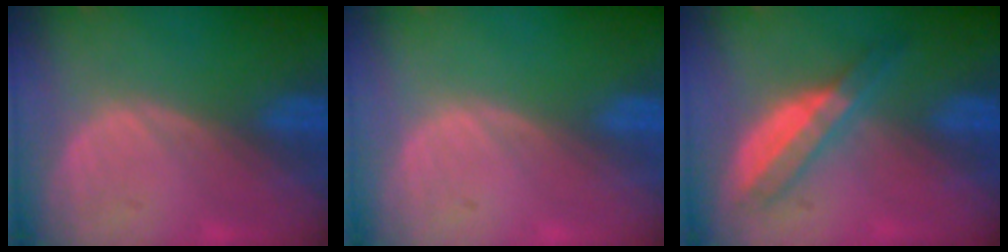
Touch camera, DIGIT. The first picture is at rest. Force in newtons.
{"total": 0.0}
{"total": 6.2, "press": 5.4, "slide": 3.1}